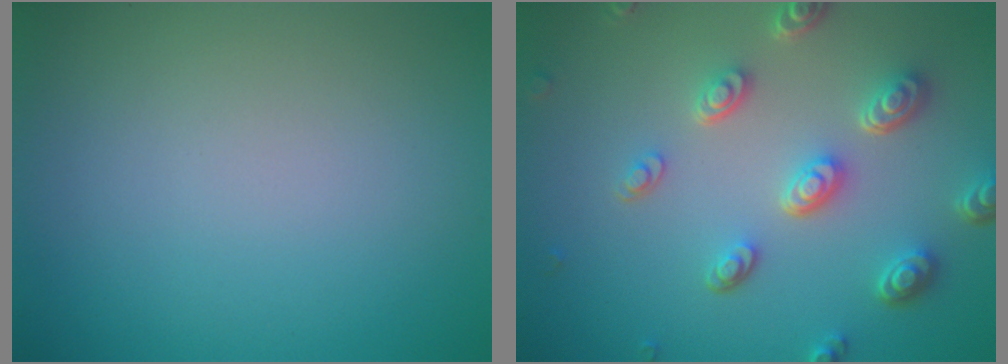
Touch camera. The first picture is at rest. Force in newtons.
{"total": 5.2, "press": 3.9, "slide": 3.4}